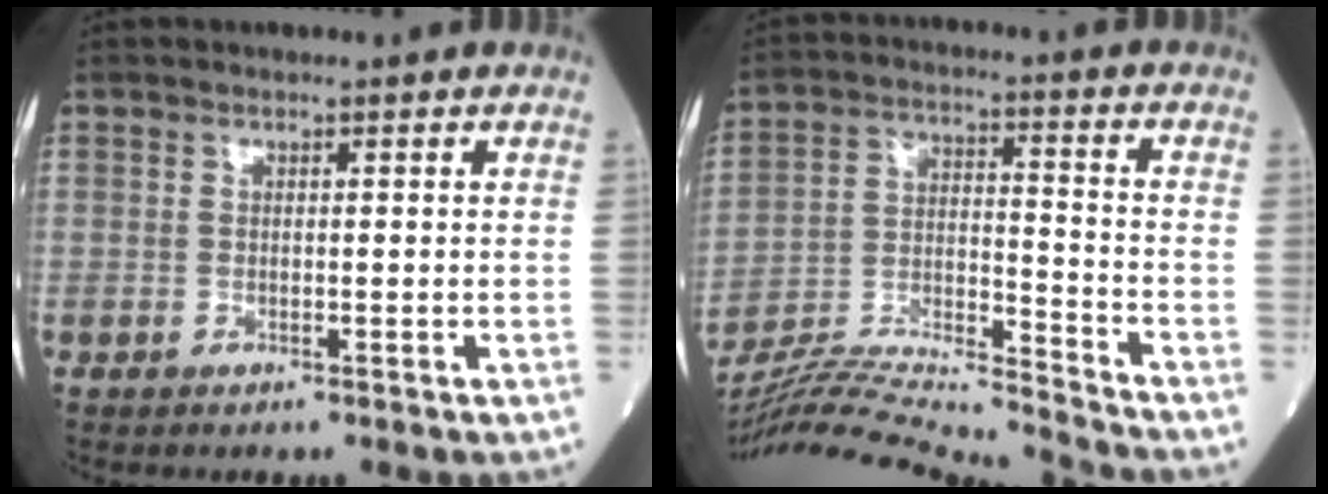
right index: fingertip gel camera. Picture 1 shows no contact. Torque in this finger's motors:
{"motor_torque": [-0.39, -0.45, 0.16, 0.06]}